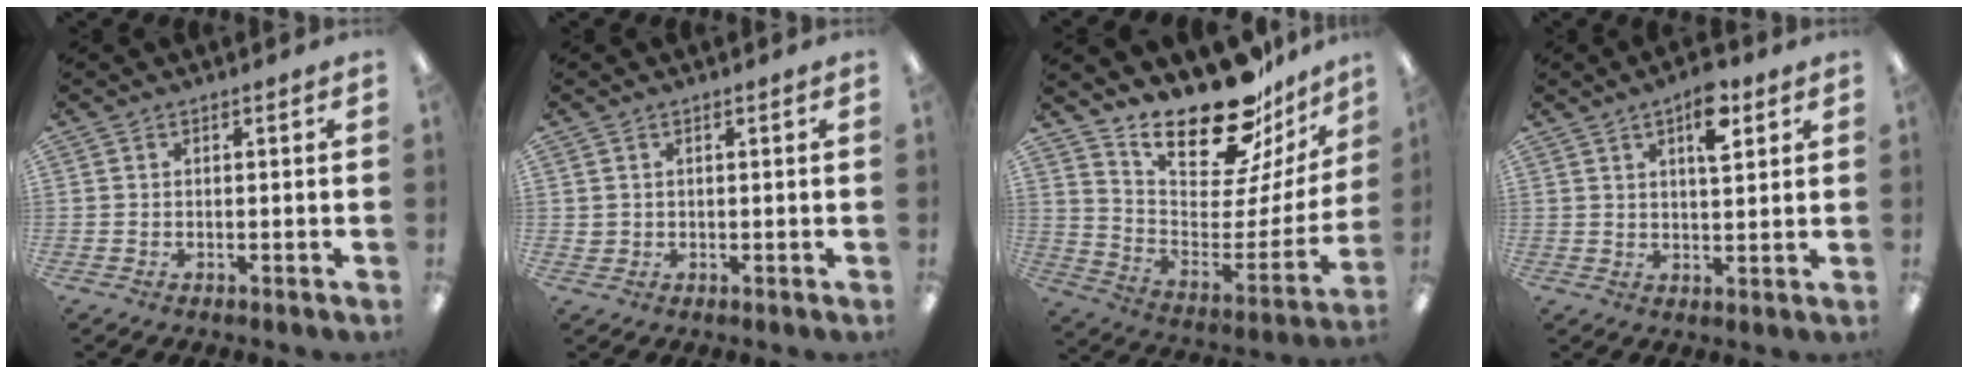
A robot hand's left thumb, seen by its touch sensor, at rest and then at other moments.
{"total": 1.3, "force": [0.6, 1.1, 0.1], "torque": [-0.003, 0.002, 0.011]}
{"total": 23.5, "force": [19.3, 7.5, 11.2], "torque": [-0.171, -0.146, 0.331]}
{"total": 8.0, "force": [4.4, 3.1, 5.9], "torque": [-0.085, -0.013, 0.069]}